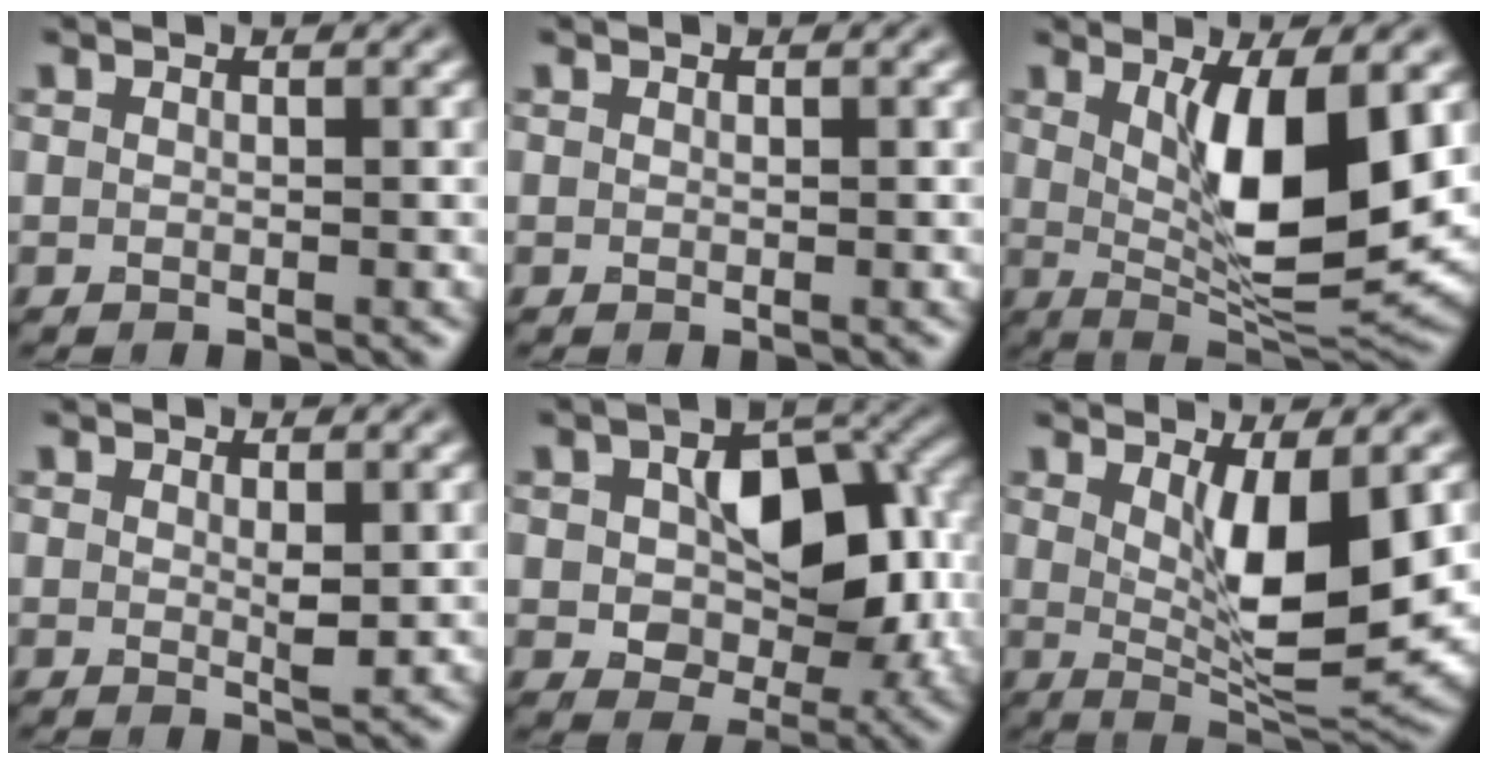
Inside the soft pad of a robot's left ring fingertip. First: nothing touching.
{"total": 0.0}
{"total": 9.3, "force": [1.5, 3.0, 8.7], "torque": [-0.144, -0.018, 0.033]}
{"total": 1.3, "force": [0.4, 0.3, 1.2], "torque": [-0.022, -0.005, 0.006]}
{"total": 10.8, "force": [0.5, 6.9, 8.3], "torque": [-0.120, -0.003, 0.014]}
{"total": 7.7, "force": [1.1, 2.2, 7.3], "torque": [-0.121, -0.017, 0.025]}